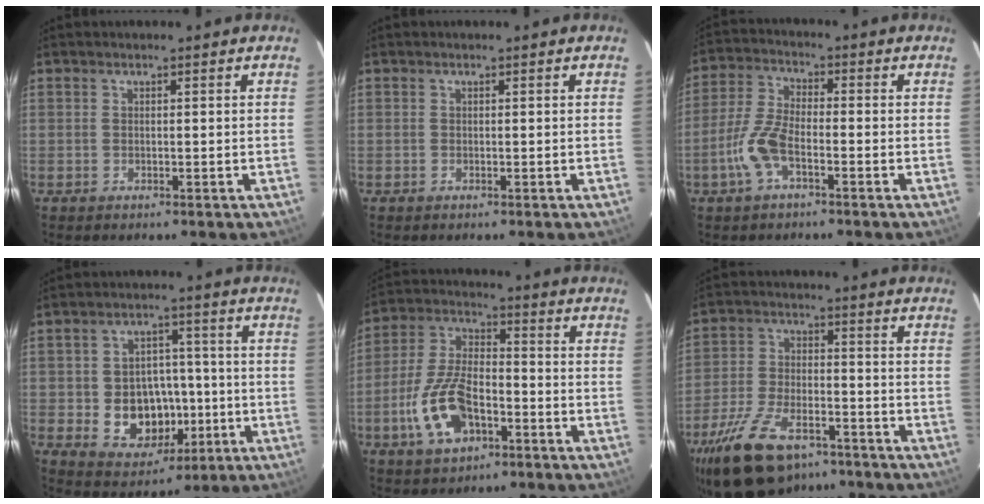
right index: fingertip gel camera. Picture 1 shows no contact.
{"total": 0.0}
{"total": 8.0, "force": [-3.6, 3.1, 6.5], "torque": [-0.149, 0.002, -0.072]}
{"total": 11.7, "force": [-2.5, 9.4, 6.5], "torque": [-0.138, 0.007, -0.018]}
{"total": 13.5, "force": [-5.5, 6.9, 10.2], "torque": [-0.221, 0.005, -0.098]}
{"total": 18.3, "force": [-12.8, 8.7, 9.7], "torque": [-0.211, -0.026, -0.215]}